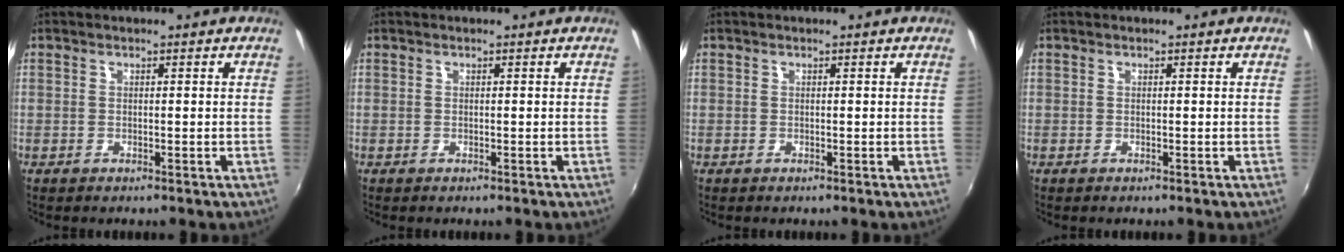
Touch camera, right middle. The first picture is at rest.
{"total": 0.0}
{"total": 0.0}
{"total": 0.0}